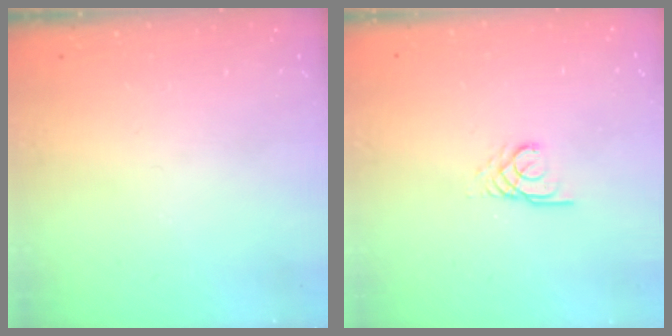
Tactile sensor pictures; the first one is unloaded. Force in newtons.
{"total": 2.7, "press": 2.7, "slide": 0.1}